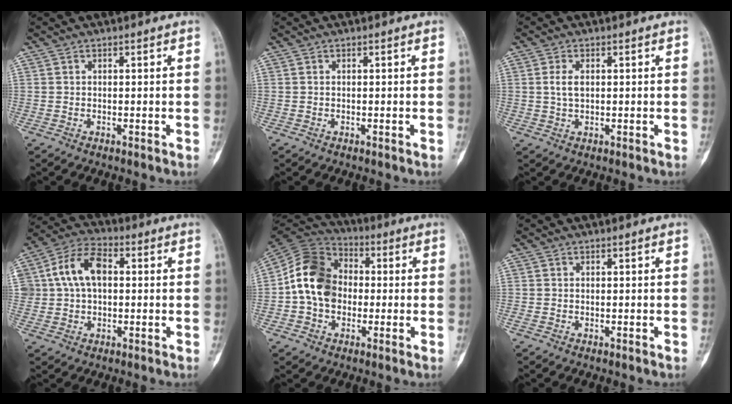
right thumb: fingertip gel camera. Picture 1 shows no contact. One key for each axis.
{"total": 0.0}
{"total": 2.9, "fx": 0.5, "fy": 1.6, "fz": 2.4, "tx": -0.044, "ty": 0.000, "tz": 0.010}
{"total": 10.7, "fx": 1.5, "fy": 7.1, "fz": 7.8, "tx": -0.136, "ty": 0.026, "tz": 0.025}
{"total": 13.8, "fx": -0.5, "fy": 10.9, "fz": 8.4, "tx": -0.135, "ty": 0.033, "tz": -0.021}
{"total": 0.0}